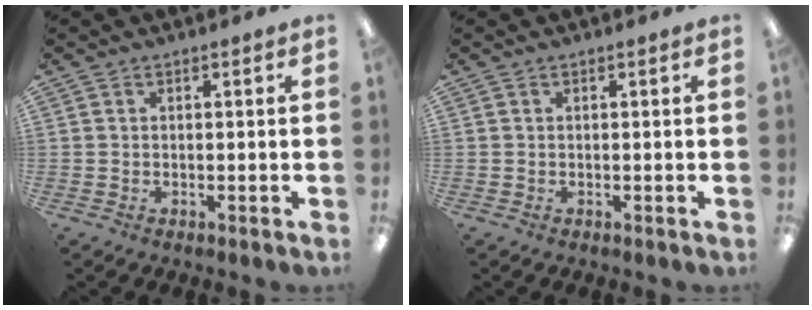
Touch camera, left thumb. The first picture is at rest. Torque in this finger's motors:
{"motor_torque": [-0.11, 0.00, -0.06, 0.03, 0.00]}